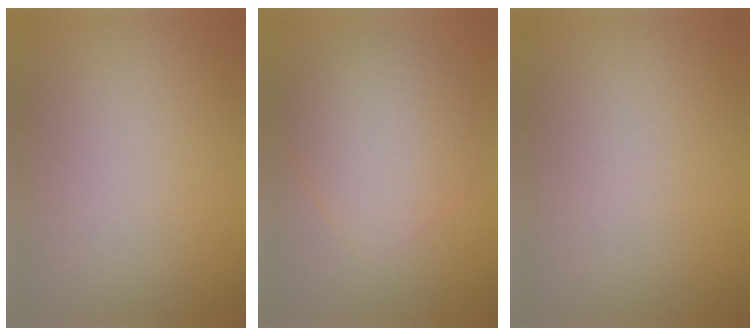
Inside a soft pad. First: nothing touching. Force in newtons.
{"total": 5.2, "press": 5.2, "slide": 0.1}
{"total": 0.0}